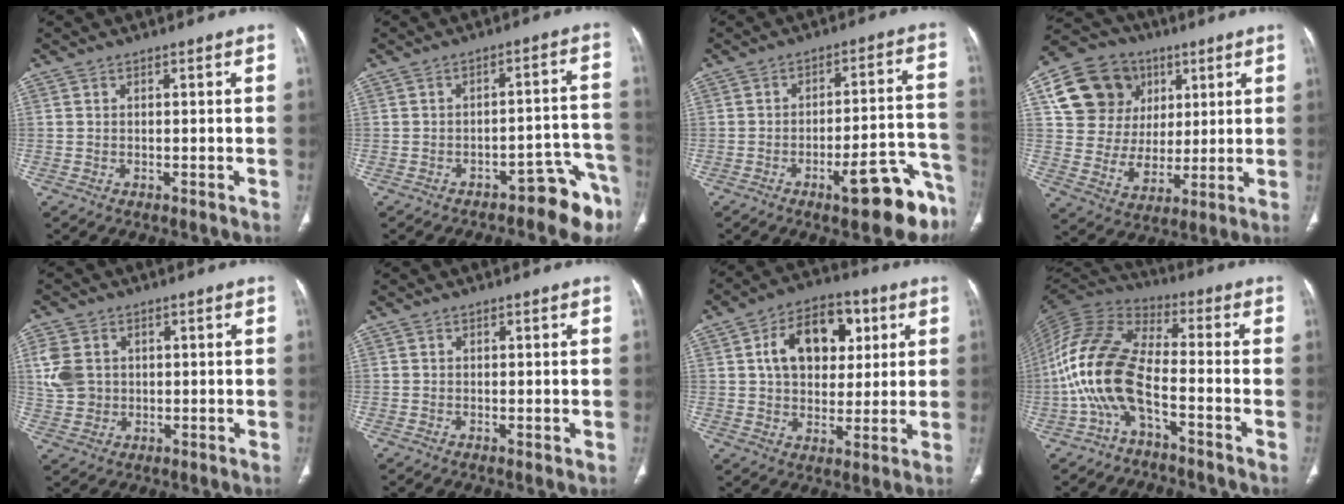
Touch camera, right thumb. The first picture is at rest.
{"total": 8.8, "force": [-7.2, 3.2, 3.9], "torque": [-0.003, 0.098, -0.100]}
{"total": 14.7, "force": [-8.0, 4.0, 11.6], "torque": [-0.094, 0.073, -0.103]}
{"total": 17.2, "force": [5.9, 14.9, 6.3], "torque": [-0.083, 0.010, 0.112]}
{"total": 6.8, "force": [1.4, 5.6, 3.7], "torque": [-0.067, -0.002, 0.033]}
{"total": 0.5, "force": [0.0, 0.2, 0.5], "torque": [-0.010, -0.004, 0.000]}
{"total": 15.0, "force": [4.2, 10.2, 10.1], "torque": [-0.118, 0.004, 0.066]}
{"total": 14.6, "force": [-4.9, 6.4, 12.1], "torque": [-0.263, 0.059, -0.104]}